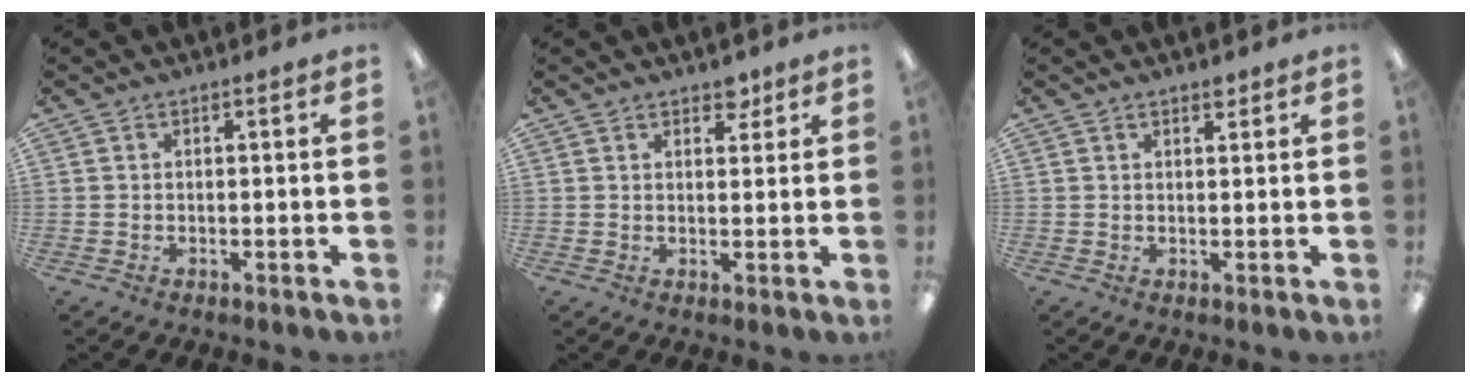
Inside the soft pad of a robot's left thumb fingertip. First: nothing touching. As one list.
[{"total": 3.2, "force": [2.5, 1.6, 1.3], "torque": [-0.006, -0.010, 0.041]}, {"total": 1.5, "force": [1.3, 0.5, 0.6], "torque": [-0.005, -0.004, 0.023]}]